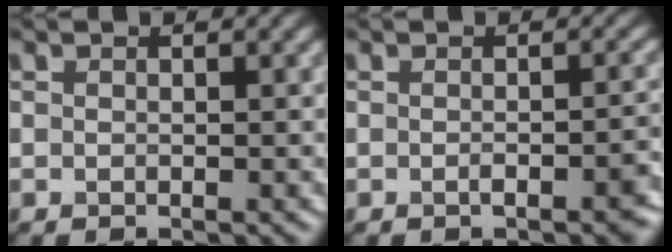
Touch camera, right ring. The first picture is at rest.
{"total": 2.7, "force": [-1.1, 0.8, 2.3], "torque": [-0.026, 0.005, -0.017]}